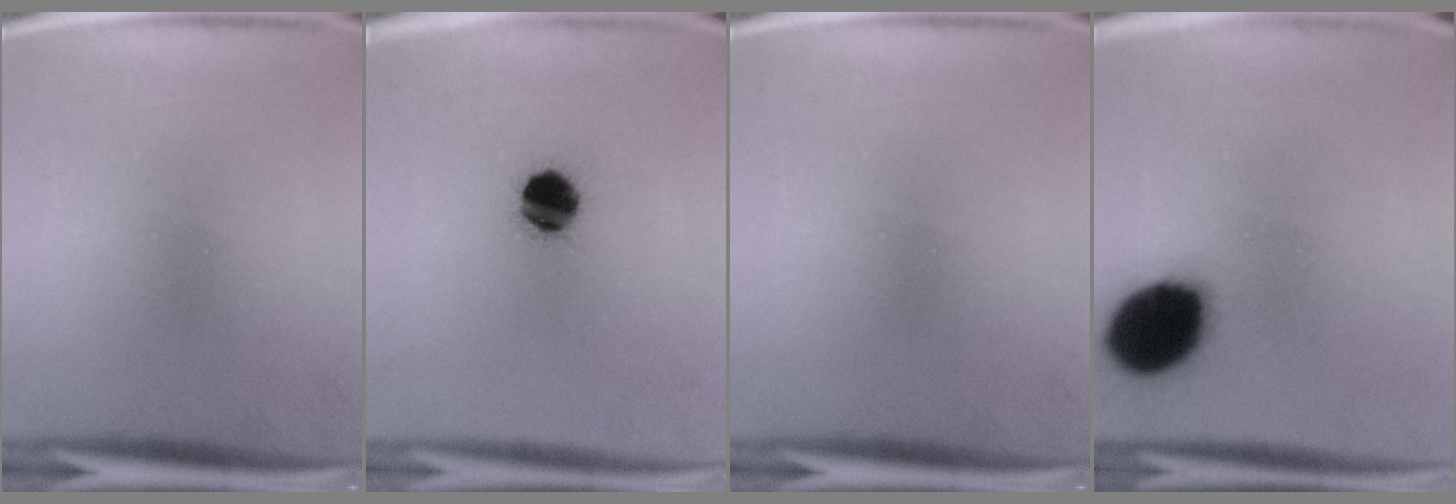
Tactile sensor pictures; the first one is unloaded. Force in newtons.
{"total": 8.7}
{"total": 0.0}
{"total": 18.8}